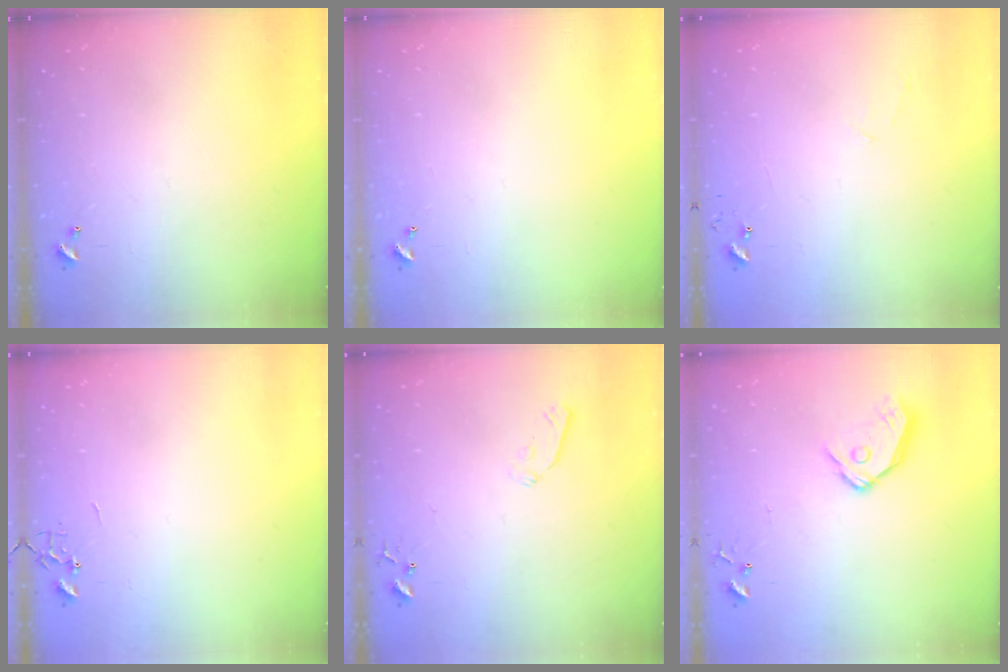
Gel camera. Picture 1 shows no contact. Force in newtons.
{"total": 0.0}
{"total": 5.4, "press": 5.4, "slide": 0.4}
{"total": 0.0}
{"total": 5.4, "press": 5.4, "slide": 0.8}
{"total": 11.5, "press": 11.4, "slide": 1.7}